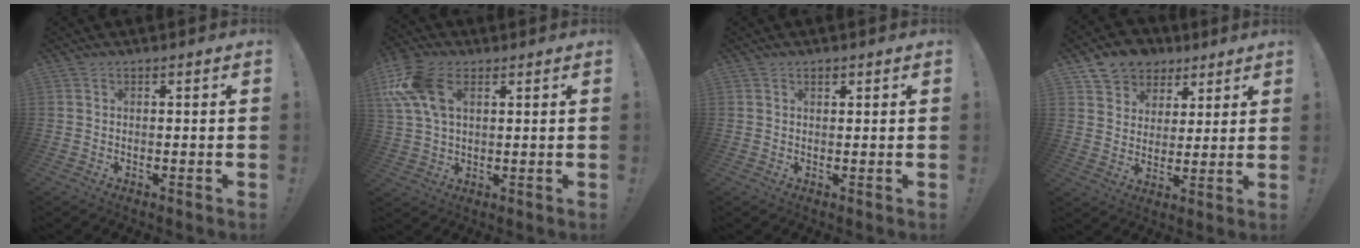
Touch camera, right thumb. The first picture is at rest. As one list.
[{"total": 13.8, "force": [5.4, 8.2, 9.7], "torque": [-0.203, -0.006, 0.106]}, {"total": 1.1, "force": [0.8, 0.6, 0.5], "torque": [-0.008, 0.000, 0.014]}, {"total": 9.5, "force": [5.6, 7.5, 1.6], "torque": [-0.020, -0.040, 0.112]}]